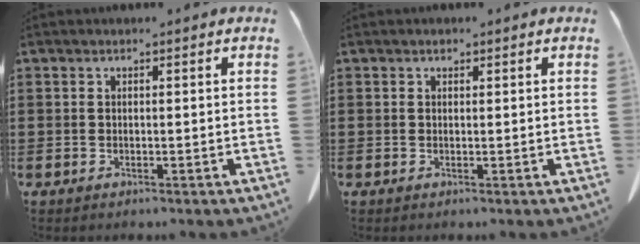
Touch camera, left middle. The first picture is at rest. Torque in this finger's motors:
{"motor_torque": [-0.46, 0.53, -0.23, -0.03]}